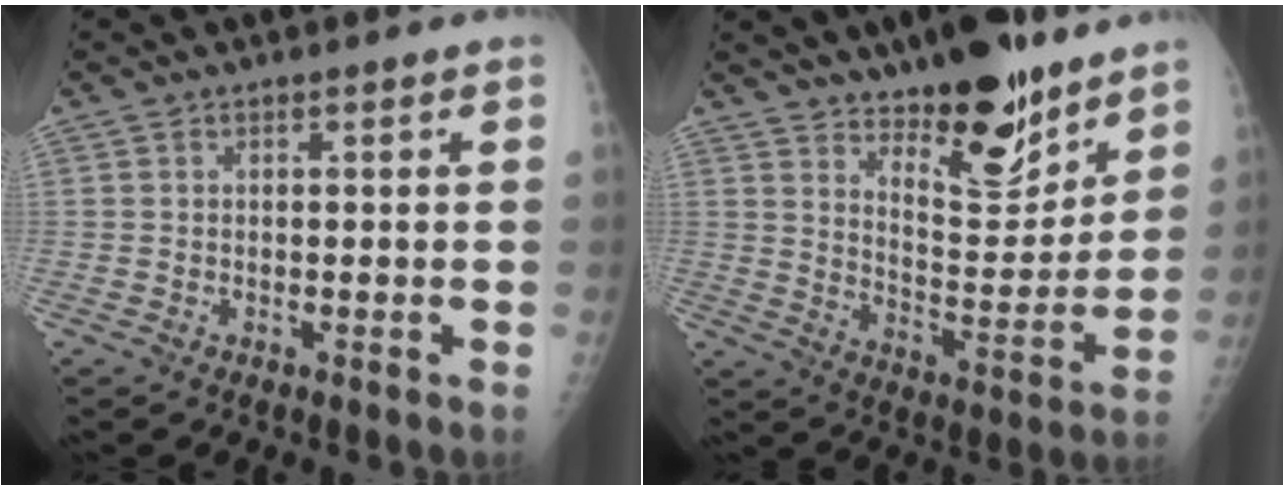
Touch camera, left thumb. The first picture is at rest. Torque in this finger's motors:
{"motor_torque": [0.16, 0.19, 0.03, -0.53, 0.09]}